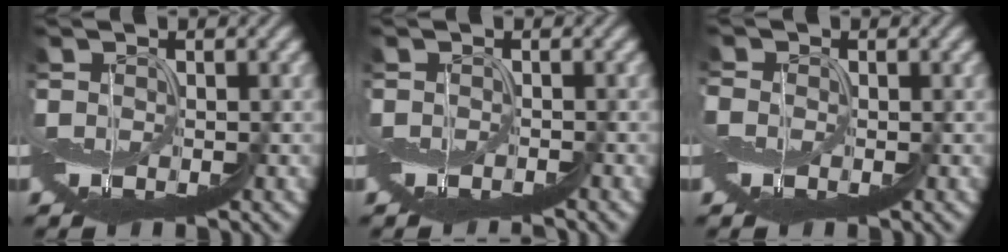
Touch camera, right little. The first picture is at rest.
{"total": 1.6, "force": [-1.6, 0.2, 0.2], "torque": [0.003, 0.008, -0.025]}
{"total": 1.2, "force": [-1.0, 0.6, 0.1], "torque": [-0.014, -0.008, -0.020]}